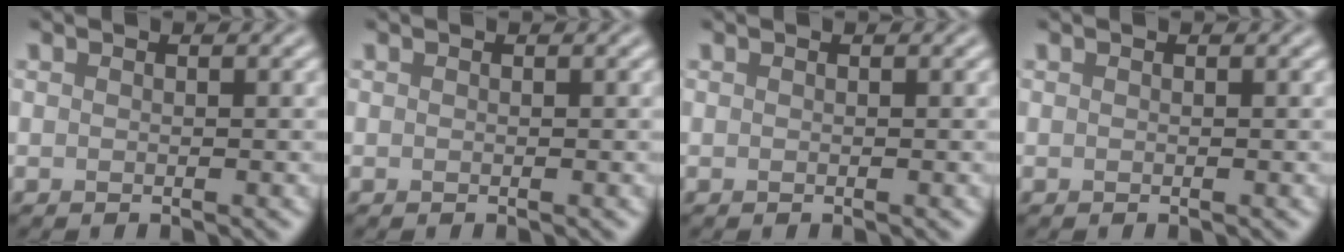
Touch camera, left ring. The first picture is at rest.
{"total": 0.0}
{"total": 0.0}
{"total": 0.0}